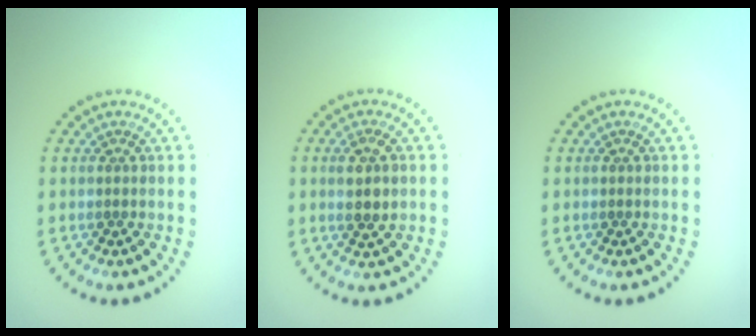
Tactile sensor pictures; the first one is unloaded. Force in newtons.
{"total": 2.6, "press": 2.4, "slide": 0.7}
{"total": 0.0}